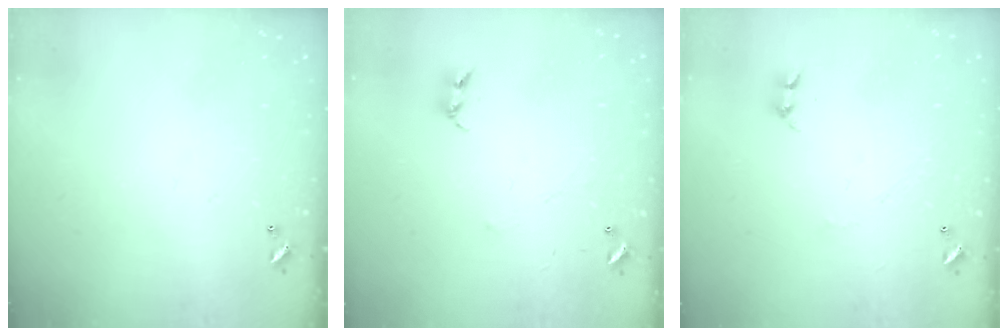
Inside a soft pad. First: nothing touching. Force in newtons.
{"total": 2.4, "press": 2.4, "slide": 0.4}
{"total": 0.9, "press": 0.8, "slide": 0.4}